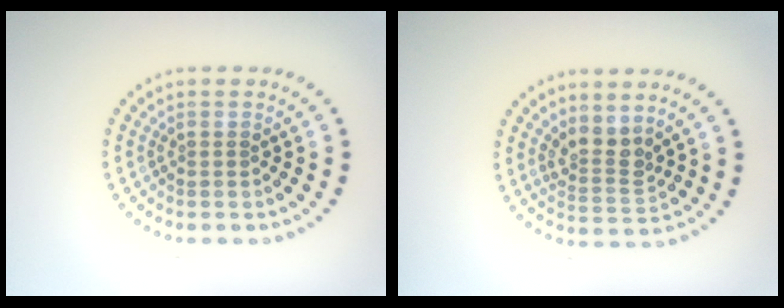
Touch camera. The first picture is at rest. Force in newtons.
{"total": 2.7, "press": 2.0, "slide": 1.8}